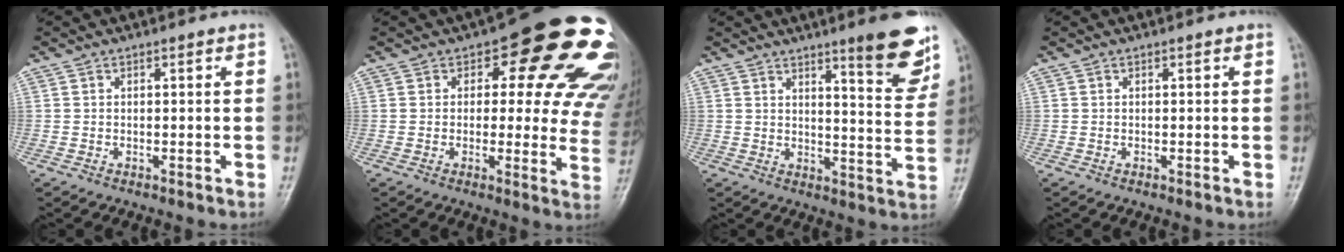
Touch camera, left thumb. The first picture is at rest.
{"total": 21.2, "force": [8.4, 10.5, 16.3], "torque": [-0.146, -0.014, 0.095]}
{"total": 11.2, "force": [7.3, 1.8, 8.3], "torque": [-0.084, -0.050, 0.101]}
{"total": 0.0}